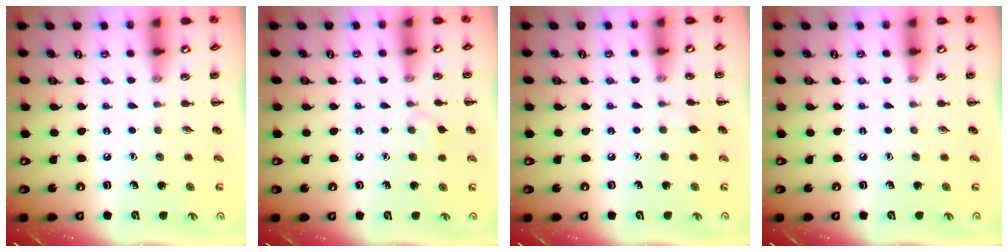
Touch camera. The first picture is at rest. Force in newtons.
{"total": 4.2, "press": 3.9, "slide": 1.5}
{"total": 4.4, "press": 4.1, "slide": 1.7}
{"total": 0.0}